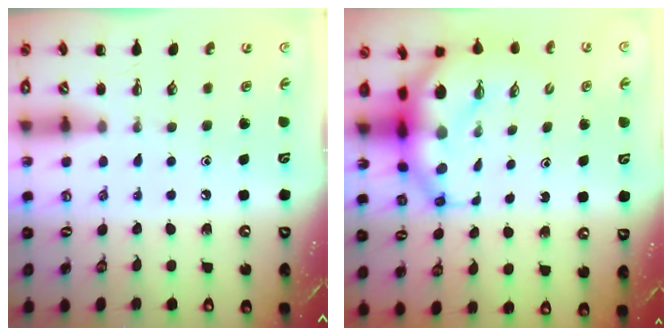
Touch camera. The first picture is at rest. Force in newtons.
{"total": 8.2, "press": 7.9, "slide": 2.0}